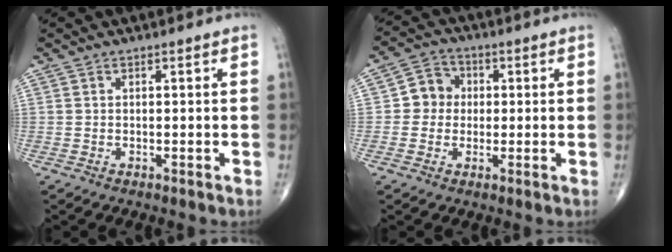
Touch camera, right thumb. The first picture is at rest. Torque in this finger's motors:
{"motor_torque": [-0.25, -0.25, -0.03, 0.04, 0.03]}